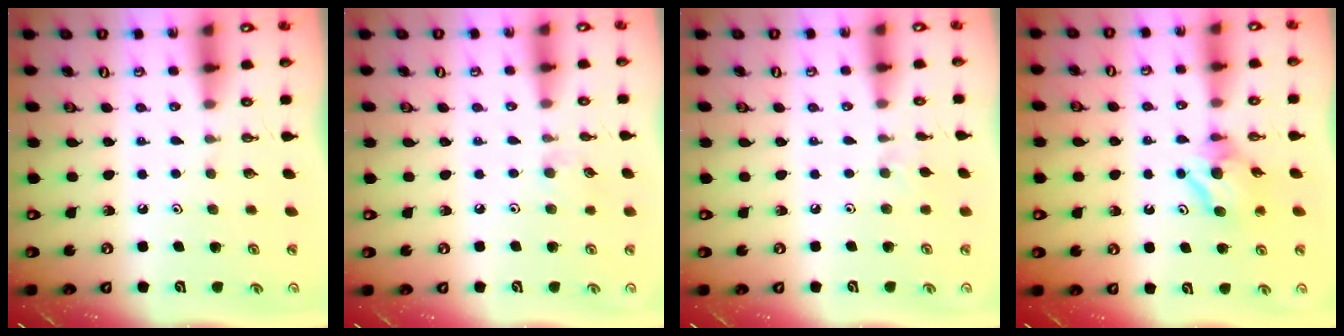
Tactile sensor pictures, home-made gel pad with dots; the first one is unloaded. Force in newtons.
{"total": 5.3, "press": 5.3, "slide": 0.7}
{"total": 2.7, "press": 2.7, "slide": 0.4}
{"total": 7.6, "press": 7.5, "slide": 0.6}